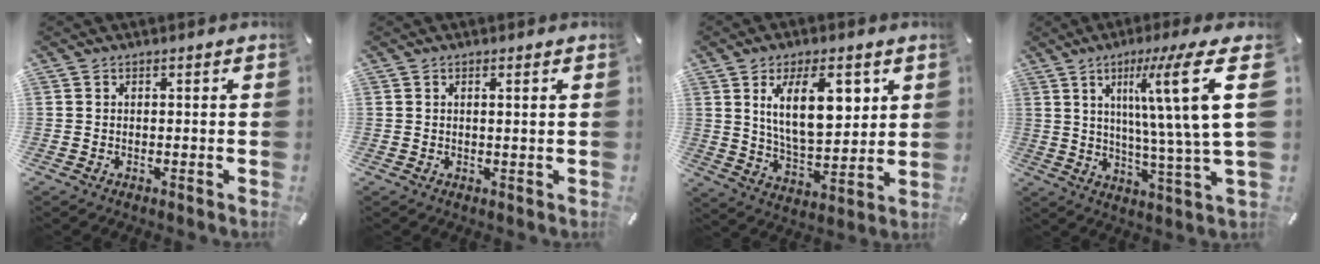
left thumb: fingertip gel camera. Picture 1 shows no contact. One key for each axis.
{"total": 1.2, "fx": 0.5, "fy": -0.2, "fz": 1.0, "tx": -0.019, "ty": -0.002, "tz": 0.007}
{"total": 15.0, "fx": 6.1, "fy": 7.1, "fz": 11.7, "tx": -0.195, "ty": -0.010, "tz": 0.104}
{"total": 23.4, "fx": 8.0, "fy": 3.0, "fz": 21.8, "tx": -0.327, "ty": -0.050, "tz": 0.109}